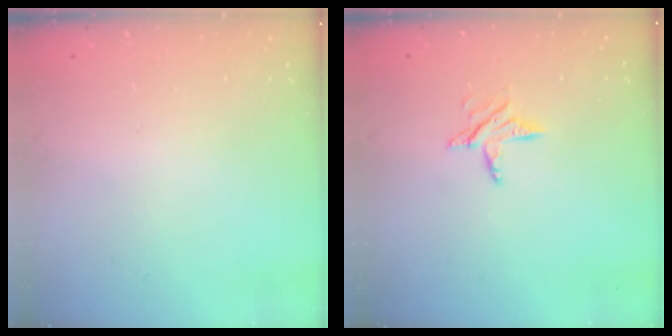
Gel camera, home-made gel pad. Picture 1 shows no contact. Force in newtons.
{"total": 6.3, "press": 6.3, "slide": 0.5}